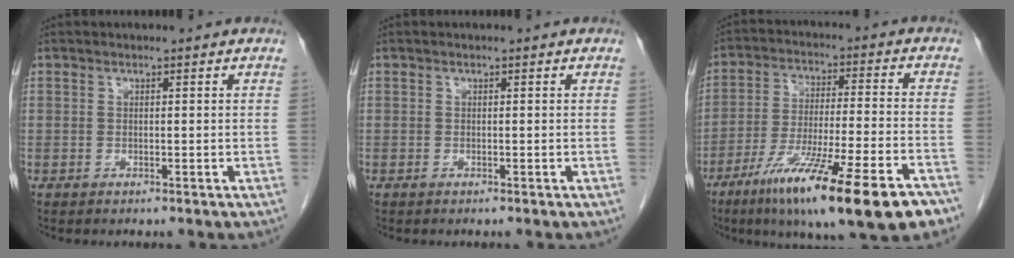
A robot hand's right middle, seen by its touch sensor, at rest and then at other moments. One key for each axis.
{"total": 0.0}
{"total": 21.4, "fx": -13.4, "fy": 1.9, "fz": 16.5, "tx": -0.219, "ty": -0.045, "tz": -0.217}